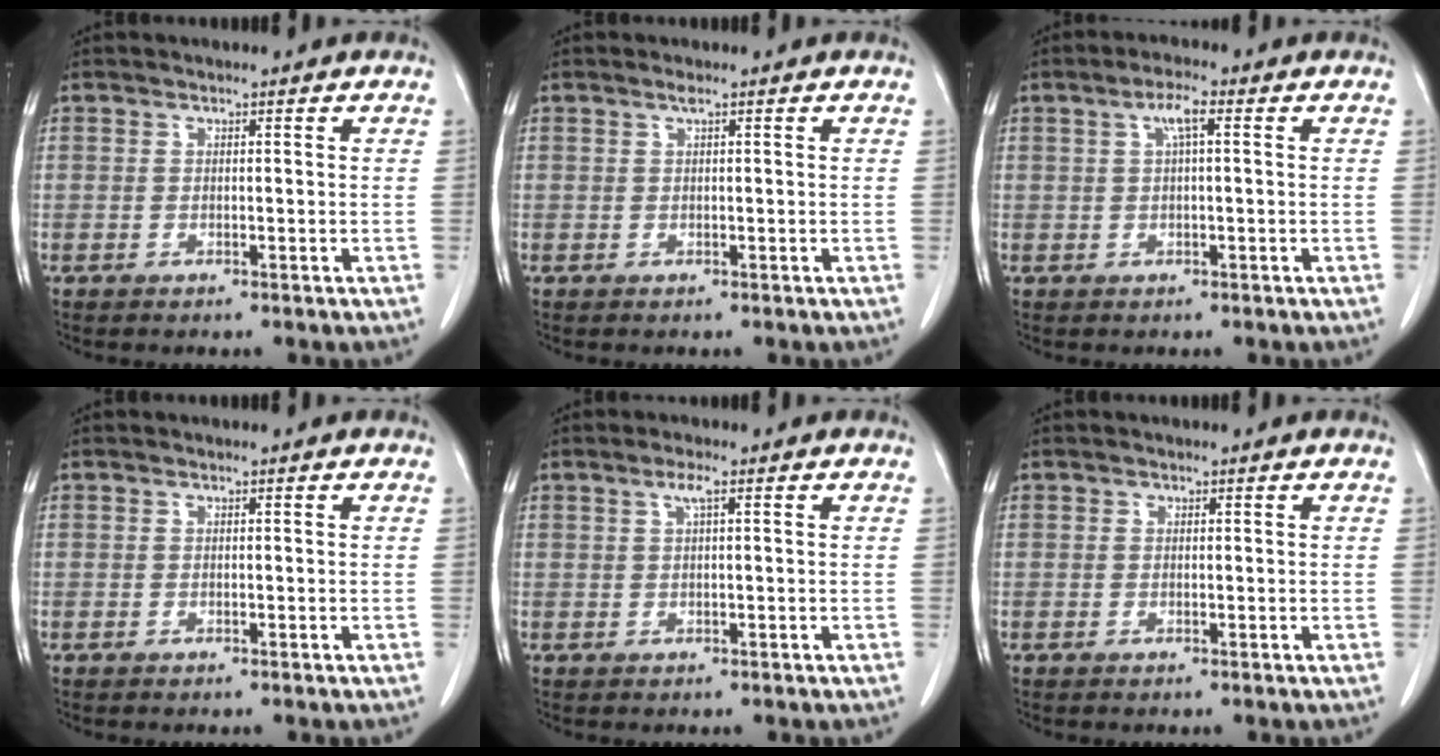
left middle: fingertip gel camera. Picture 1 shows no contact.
{"total": 0.6, "force": [0.3, -0.1, 0.5], "torque": [-0.012, 0.003, 0.008]}
{"total": 3.0, "force": [0.9, 0.4, 2.8], "torque": [-0.056, 0.010, 0.017]}
{"total": 0.0}
{"total": 1.7, "force": [0.8, 0.1, 1.5], "torque": [-0.033, 0.005, 0.014]}
{"total": 0.0}